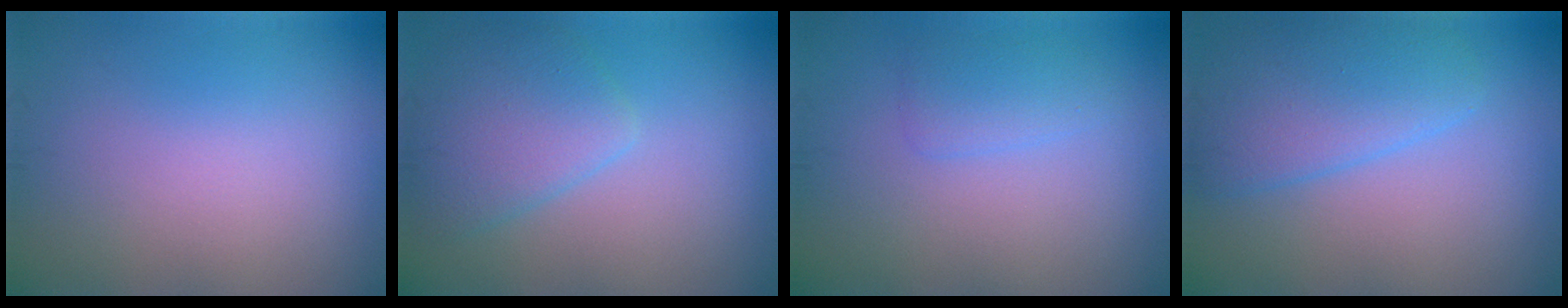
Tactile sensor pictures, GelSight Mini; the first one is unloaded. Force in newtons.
{"total": 4.3, "press": 4.3, "slide": 0.2}
{"total": 1.8, "press": 1.8, "slide": 0.0}
{"total": 4.8, "press": 4.8, "slide": 0.2}